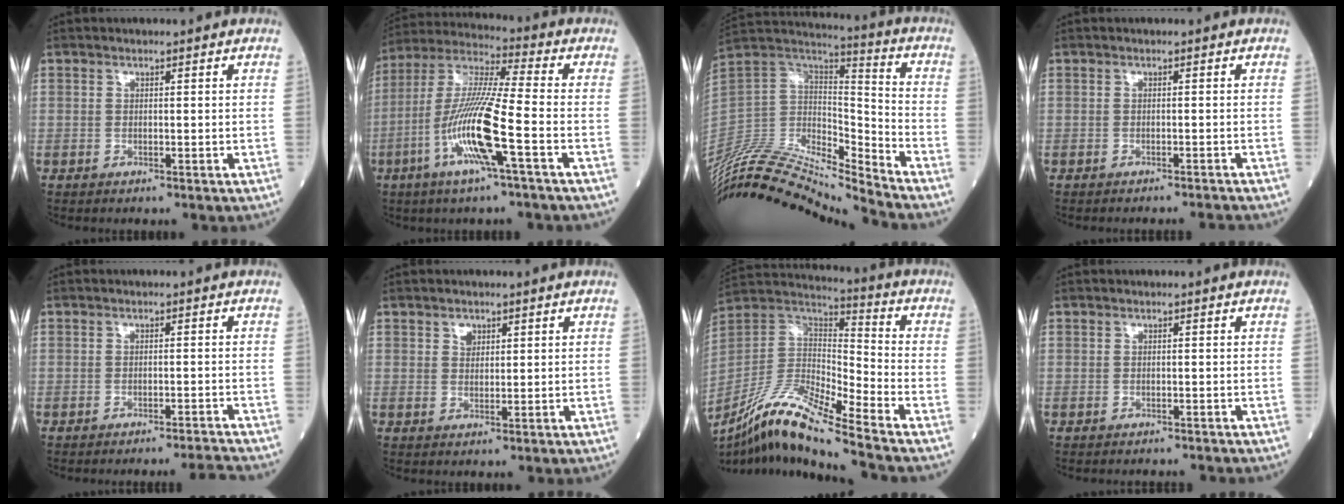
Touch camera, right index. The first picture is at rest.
{"total": 14.3, "force": [-4.8, 0.1, 13.5], "torque": [-0.280, -0.005, -0.101]}
{"total": 21.2, "force": [-19.8, 1.8, 7.5], "torque": [-0.153, 0.030, -0.348]}
{"total": 3.0, "force": [-2.8, -1.0, 0.3], "torque": [0.002, -0.006, -0.035]}
{"total": 4.1, "force": [-3.6, -1.8, 0.2], "torque": [0.004, -0.001, -0.051]}
{"total": 1.7, "force": [1.0, 1.2, 0.7], "torque": [-0.007, -0.001, 0.016]}
{"total": 16.3, "force": [-12.3, 0.3, 10.7], "torque": [-0.210, -0.008, -0.227]}
{"total": 2.5, "force": [-2.3, 0.8, 0.3], "torque": [0.003, -0.003, -0.033]}